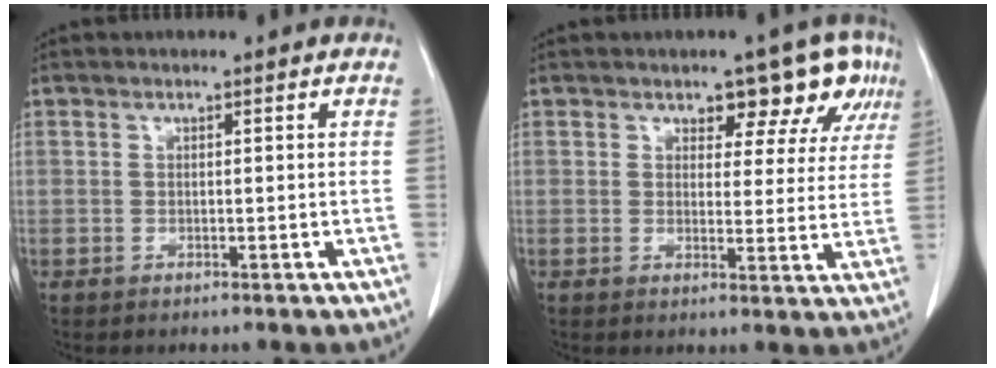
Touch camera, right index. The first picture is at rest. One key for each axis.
{"total": 8.0, "fx": 5.2, "fy": 4.3, "fz": 4.2, "tx": -0.033, "ty": 0.001, "tz": 0.050}